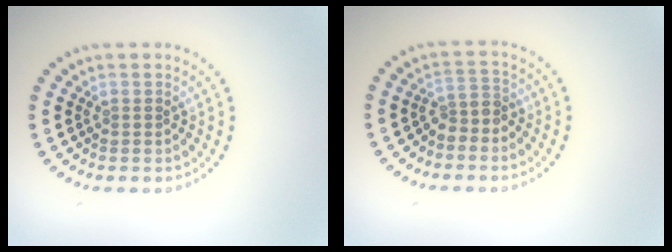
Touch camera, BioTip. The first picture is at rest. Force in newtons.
{"total": 2.3, "press": 1.6, "slide": 1.5}